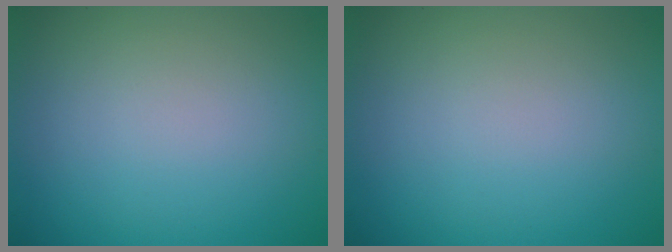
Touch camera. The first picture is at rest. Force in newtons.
{"total": 0.0}